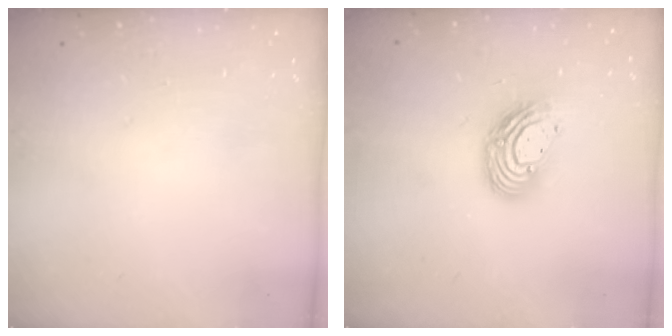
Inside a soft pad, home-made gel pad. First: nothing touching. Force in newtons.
{"total": 11.7, "press": 11.7, "slide": 0.9}